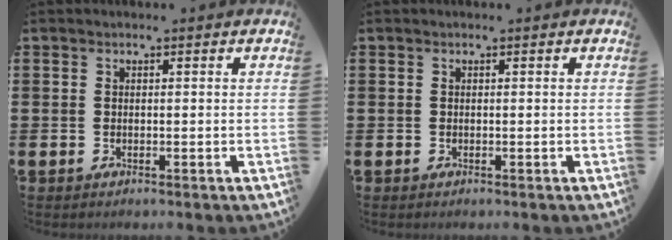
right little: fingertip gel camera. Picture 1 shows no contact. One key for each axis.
{"total": 0.0}